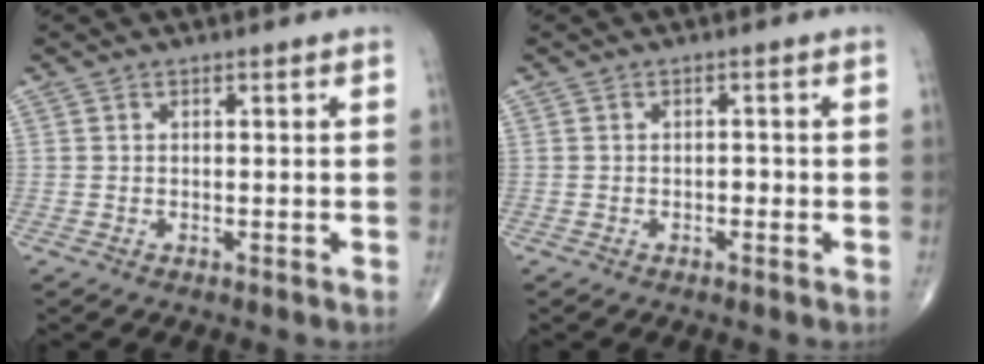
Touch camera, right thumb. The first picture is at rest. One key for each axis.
{"total": 0.9, "fx": -0.4, "fy": 0.6, "fz": 0.6, "tx": -0.005, "ty": 0.003, "tz": -0.010}